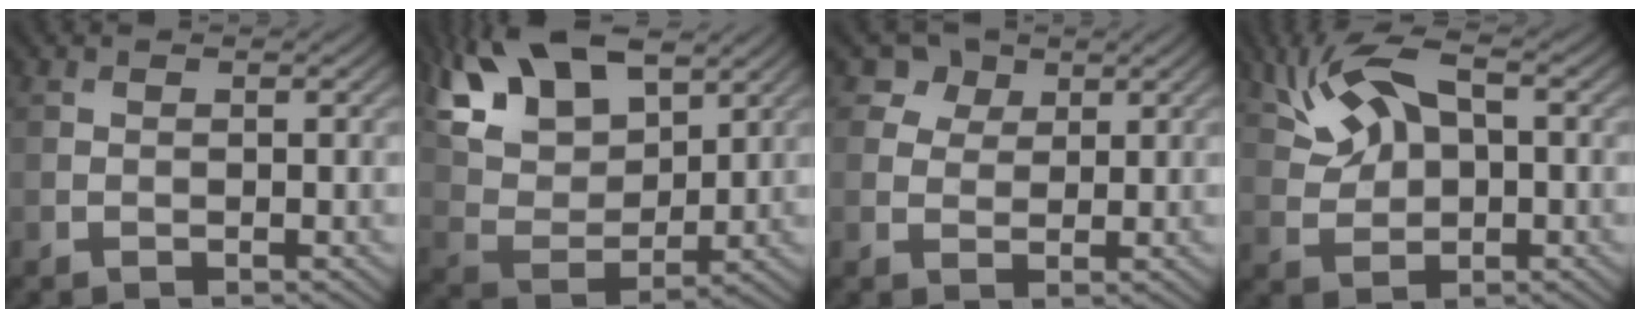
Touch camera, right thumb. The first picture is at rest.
{"total": 14.3, "force": [9.3, 6.5, 8.6], "torque": [-0.200, 0.017, 0.155]}
{"total": 3.1, "force": [1.8, 2.4, 0.8], "torque": [-0.018, -0.002, 0.036]}
{"total": 8.7, "force": [2.9, 4.9, 6.6], "torque": [-0.141, 0.019, 0.050]}